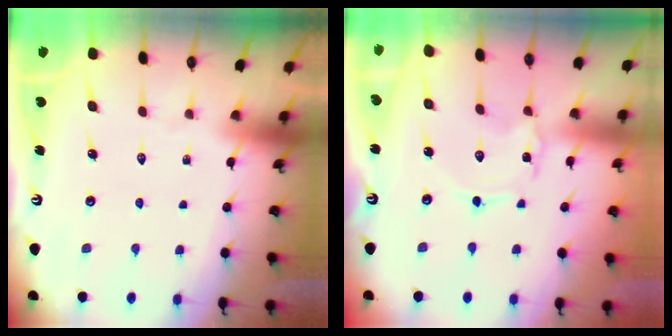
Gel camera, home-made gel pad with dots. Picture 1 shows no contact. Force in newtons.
{"total": 1.3, "press": 1.3, "slide": 0.1}